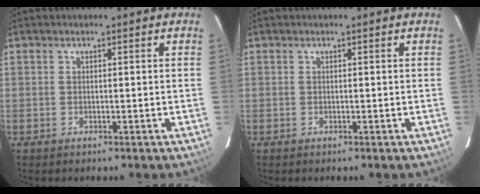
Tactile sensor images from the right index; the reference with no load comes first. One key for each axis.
{"total": 0.0}